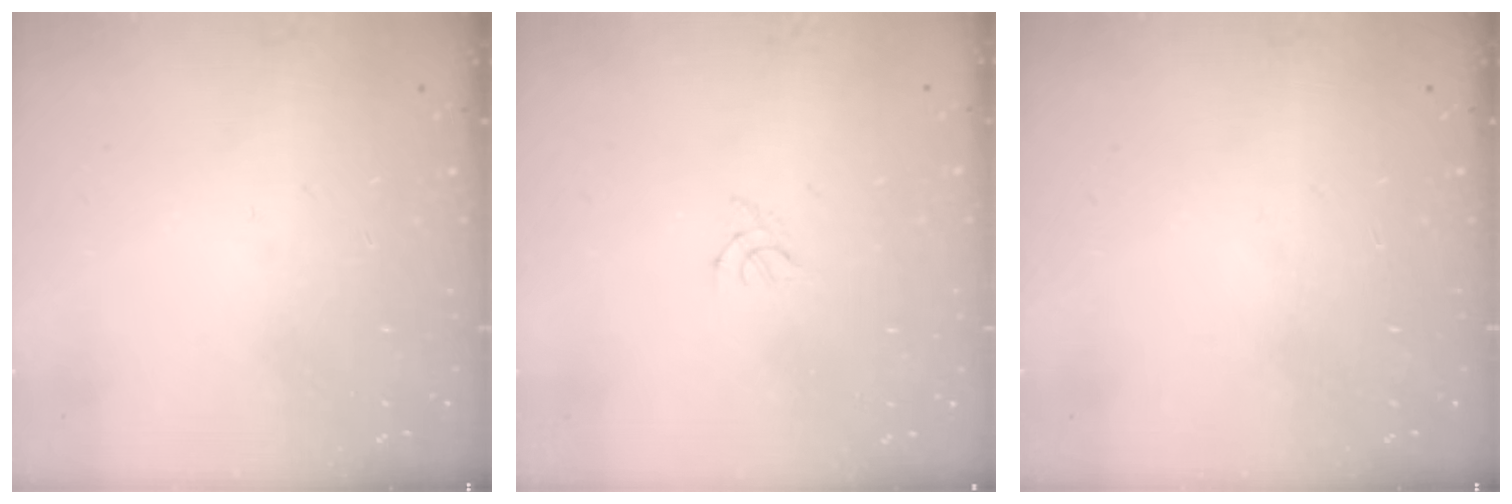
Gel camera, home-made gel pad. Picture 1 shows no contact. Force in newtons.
{"total": 1.3, "press": 1.2, "slide": 0.4}
{"total": 0.0}